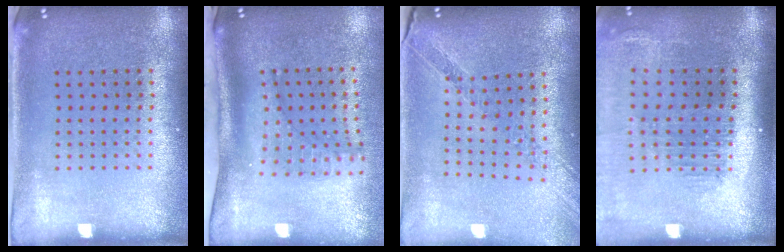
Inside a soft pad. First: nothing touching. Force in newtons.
{"total": 1.8, "press": 1.4, "slide": 1.1}
{"total": 1.0, "press": 1.0, "slide": 0.0}
{"total": 1.7, "press": 1.5, "slide": 0.7}